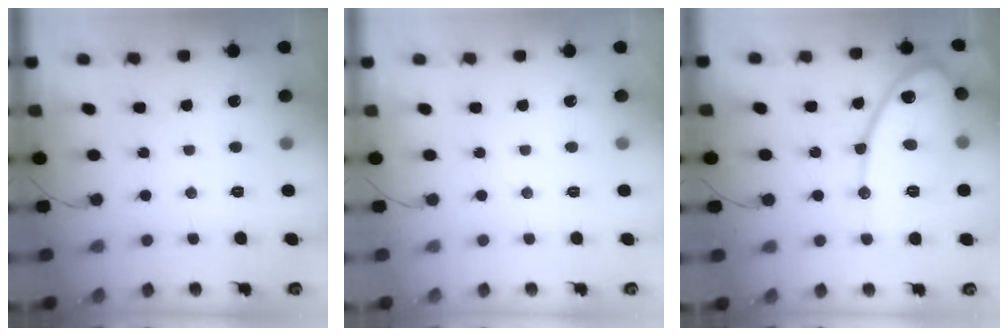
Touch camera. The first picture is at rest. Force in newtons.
{"total": 0.0}
{"total": 14.1, "press": 14.1, "slide": 0.9}